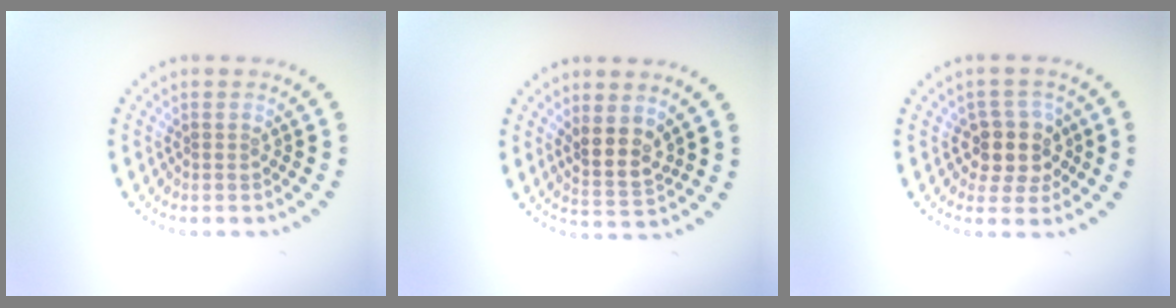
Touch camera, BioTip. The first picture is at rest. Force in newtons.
{"total": 3.0, "press": 2.5, "slide": 1.6}
{"total": 3.4, "press": 3.0, "slide": 1.6}